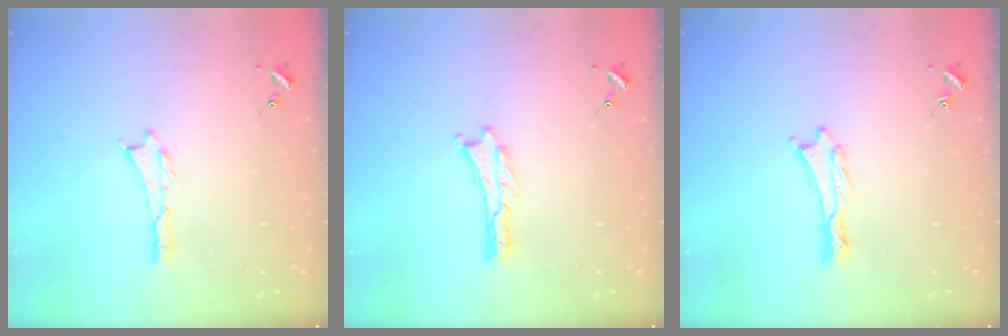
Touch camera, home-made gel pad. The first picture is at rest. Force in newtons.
{"total": 0.0}
{"total": 0.0}